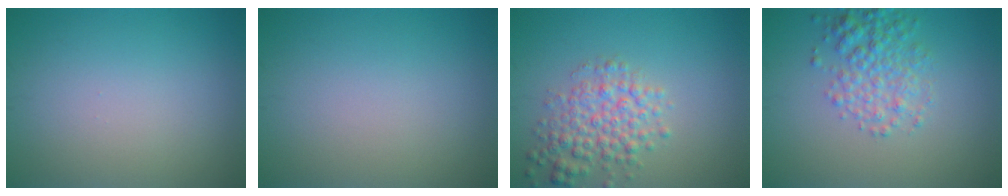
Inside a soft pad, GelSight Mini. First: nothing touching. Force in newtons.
{"total": 0.0}
{"total": 4.1, "press": 4.1, "slide": 0.1}
{"total": 3.8, "press": 3.8, "slide": 0.1}